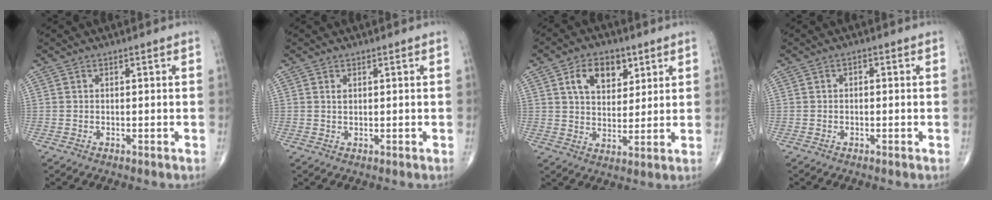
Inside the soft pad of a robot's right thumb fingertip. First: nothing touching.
{"total": 1.0, "force": [0.4, 0.5, 0.7], "torque": [-0.014, 0.001, 0.011]}
{"total": 9.5, "force": [4.2, 6.1, 6.0], "torque": [-0.068, -0.015, 0.072]}
{"total": 0.9, "force": [0.0, 0.7, 0.7], "torque": [-0.001, 0.005, -0.007]}